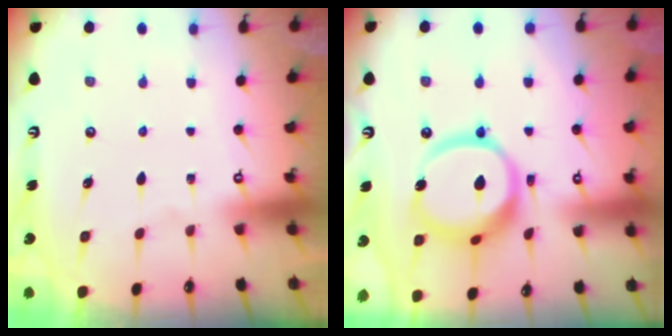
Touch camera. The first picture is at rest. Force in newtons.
{"total": 16.4, "press": 16.3, "slide": 1.9}